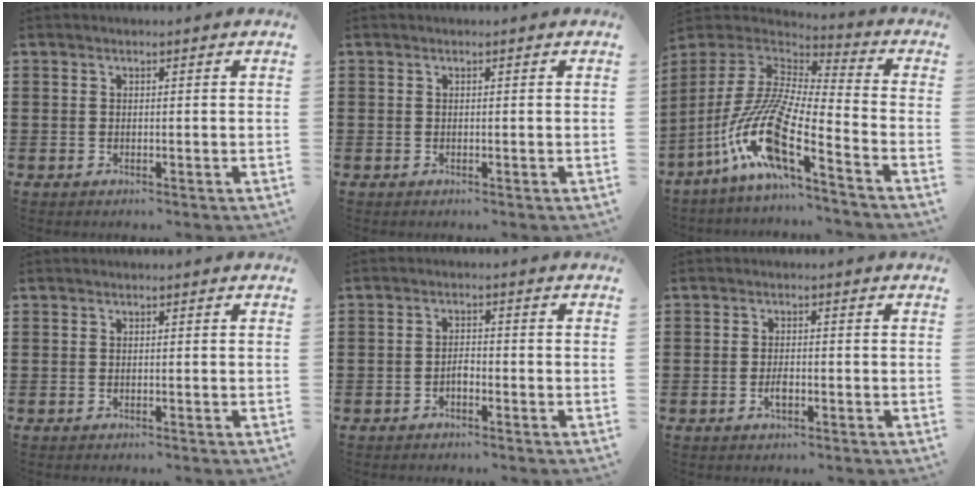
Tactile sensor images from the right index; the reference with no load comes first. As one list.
[{"total": 0.0}, {"total": 14.0, "force": [-7.9, 2.0, 11.3], "torque": [-0.261, -0.020, -0.165]}, {"total": 0.0}, {"total": 1.8, "force": [-0.9, 0.8, 1.3], "torque": [-0.027, 0.002, -0.018]}, {"total": 2.1, "force": [-0.8, 0.8, 1.8], "torque": [-0.035, -0.001, -0.013]}]